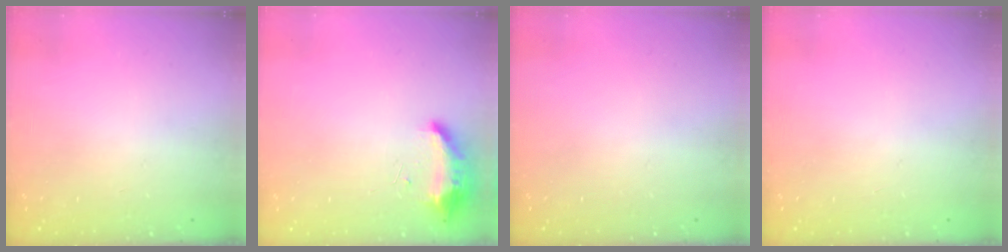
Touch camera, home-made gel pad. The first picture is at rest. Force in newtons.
{"total": 14.4, "press": 9.5, "slide": 10.8}
{"total": 0.0}
{"total": 1.0, "press": 0.0, "slide": 1.0}